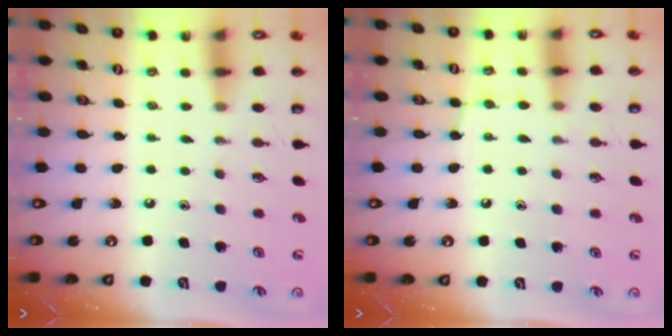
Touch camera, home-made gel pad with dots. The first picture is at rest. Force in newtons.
{"total": 7.2, "press": 7.2, "slide": 0.6}